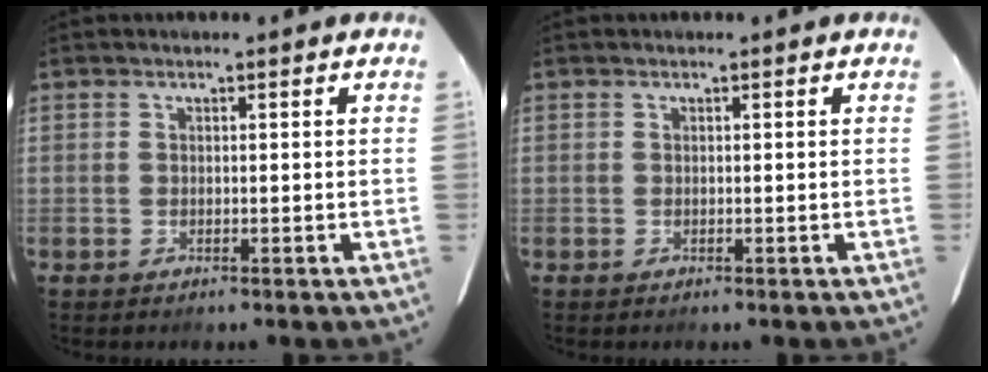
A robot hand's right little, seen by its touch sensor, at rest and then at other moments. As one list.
[{"total": 0.0}]